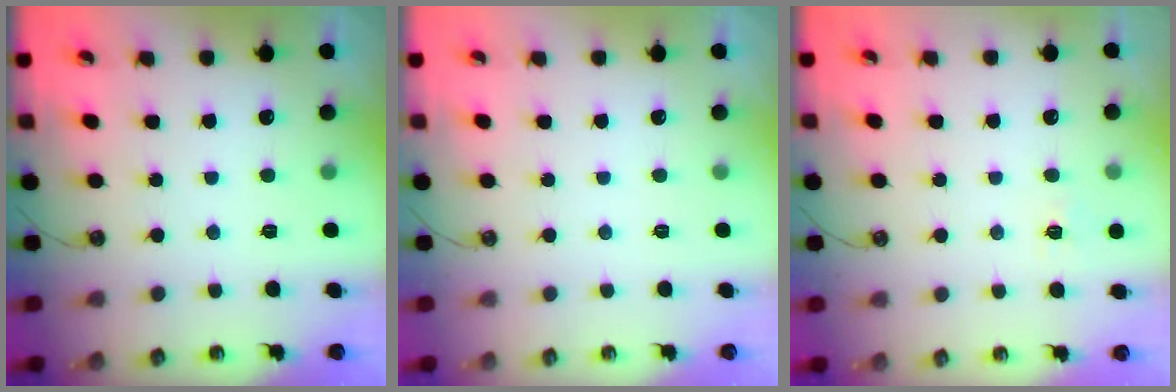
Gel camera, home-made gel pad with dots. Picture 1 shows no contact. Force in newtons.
{"total": 0.0}
{"total": 5.5, "press": 5.5, "slide": 0.5}